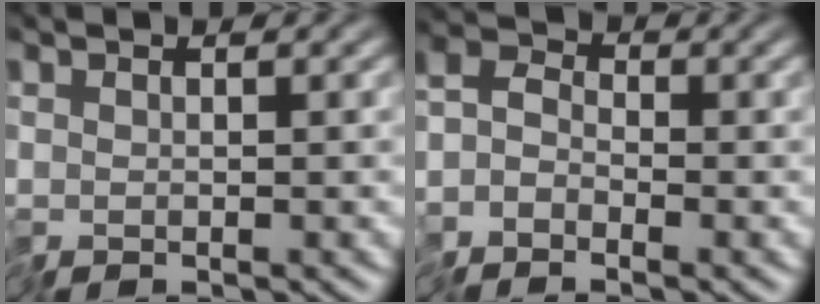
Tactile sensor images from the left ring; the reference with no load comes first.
{"total": 3.0, "force": [-2.2, 1.8, 1.1], "torque": [-0.029, 0.001, -0.055]}